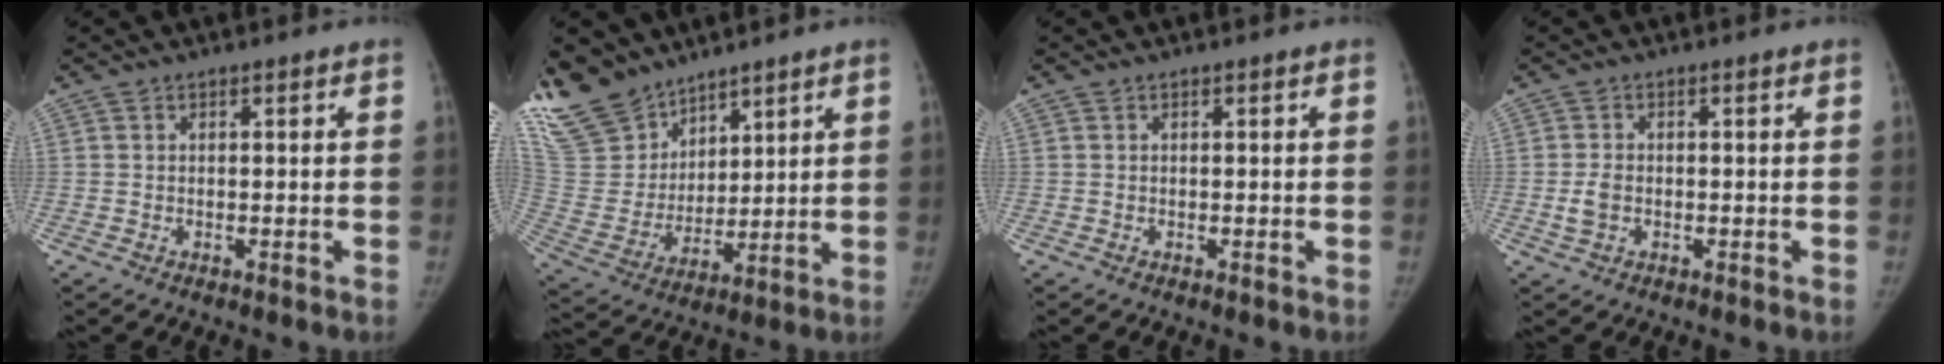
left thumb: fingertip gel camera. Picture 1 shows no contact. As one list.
[{"total": 19.2, "force": [15.4, 9.8, 5.8], "torque": [-0.110, -0.053, 0.315]}, {"total": 0.0}, {"total": 2.8, "force": [-0.6, 1.9, 1.9], "torque": [-0.040, 0.006, -0.012]}]